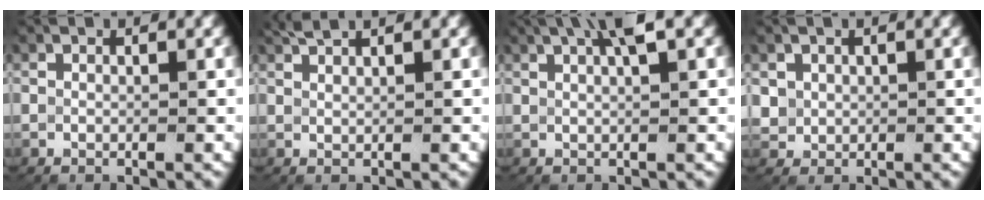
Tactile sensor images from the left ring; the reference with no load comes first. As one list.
[{"total": 1.4, "force": [1.3, 0.0, 0.5], "torque": [-0.014, 0.004, 0.026]}, {"total": 4.0, "force": [2.6, 0.8, 2.9], "torque": [-0.050, 0.015, 0.040]}, {"total": 1.9, "force": [0.0, 1.8, 0.6], "torque": [-0.033, -0.009, 0.012]}]